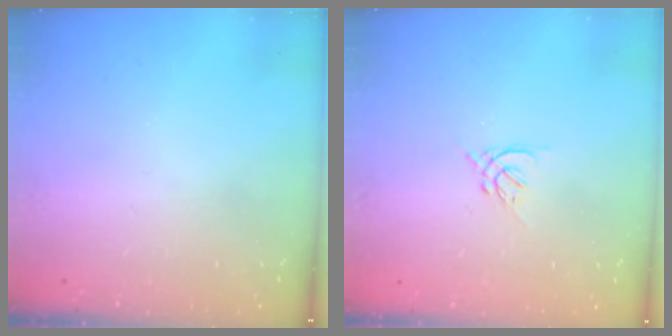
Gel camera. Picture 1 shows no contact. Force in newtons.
{"total": 1.3, "press": 1.2, "slide": 0.5}